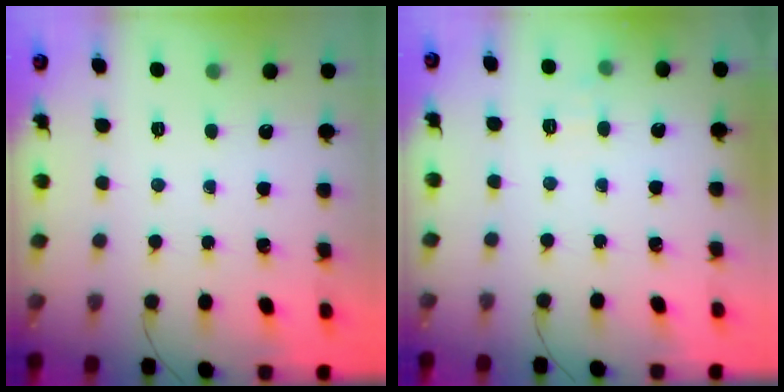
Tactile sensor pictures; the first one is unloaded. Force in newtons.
{"total": 6.0, "press": 5.8, "slide": 1.6}